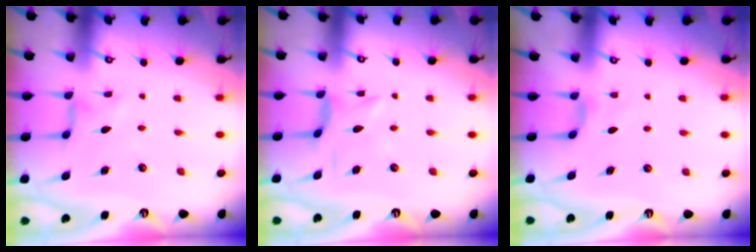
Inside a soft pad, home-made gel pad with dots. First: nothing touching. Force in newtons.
{"total": 1.4, "press": 1.3, "slide": 0.4}
{"total": 3.3, "press": 3.3, "slide": 0.6}